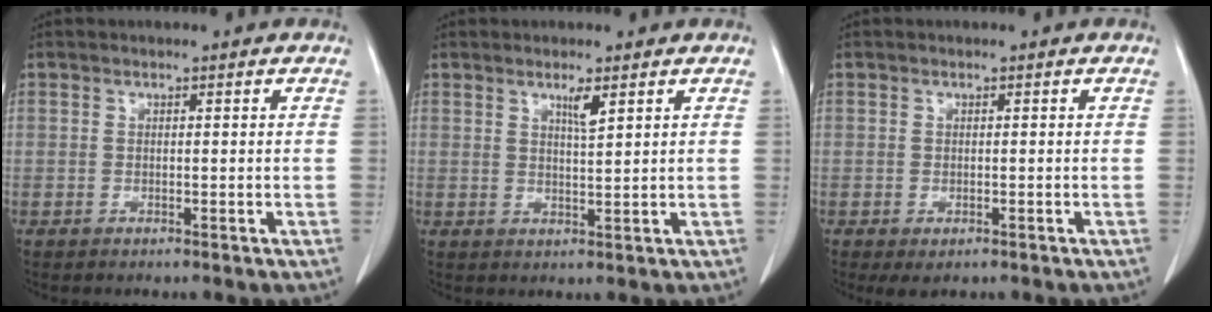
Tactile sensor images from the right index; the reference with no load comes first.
{"total": 2.4, "force": [1.5, 0.0, 2.0], "torque": [-0.037, -0.005, 0.026]}
{"total": 2.0, "force": [-1.1, 0.9, 1.4], "torque": [-0.022, -0.005, -0.008]}